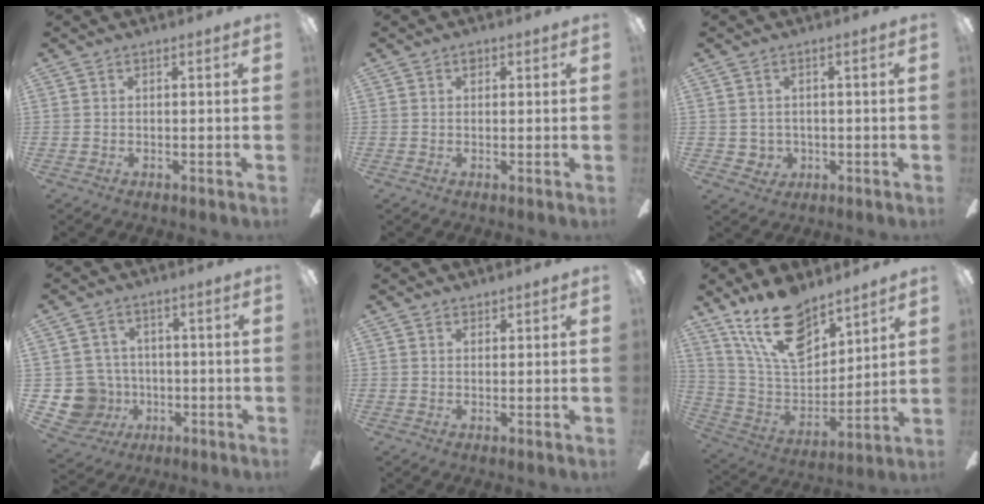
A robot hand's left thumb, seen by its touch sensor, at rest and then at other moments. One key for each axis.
{"total": 1.4, "fx": 0.7, "fy": 1.0, "fz": 0.7, "tx": 0.002, "ty": -0.002, "tz": 0.008}
{"total": 2.8, "fx": 0.8, "fy": 2.7, "fz": 0.4, "tx": -0.017, "ty": 0.002, "tz": 0.016}
{"total": 9.1, "fx": -1.6, "fy": 8.8, "fz": 1.8, "tx": -0.073, "ty": 0.014, "tz": -0.020}
{"total": 1.5, "fx": 1.3, "fy": 0.7, "fz": 0.0, "tx": -0.001, "ty": 0.000, "tz": 0.026}
{"total": 18.7, "fx": 13.2, "fy": 8.9, "fz": 9.8, "tx": -0.181, "ty": -0.072, "tz": 0.240}